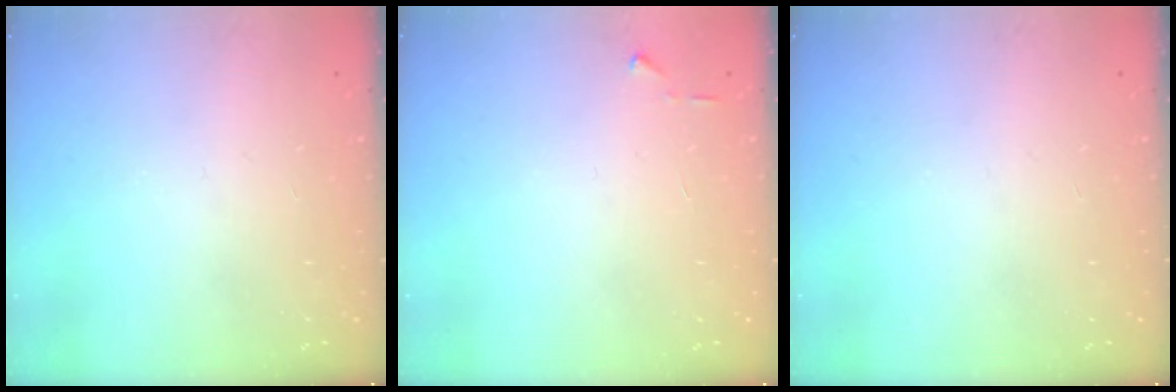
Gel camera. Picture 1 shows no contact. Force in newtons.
{"total": 3.0, "press": 2.9, "slide": 0.4}
{"total": 0.0}